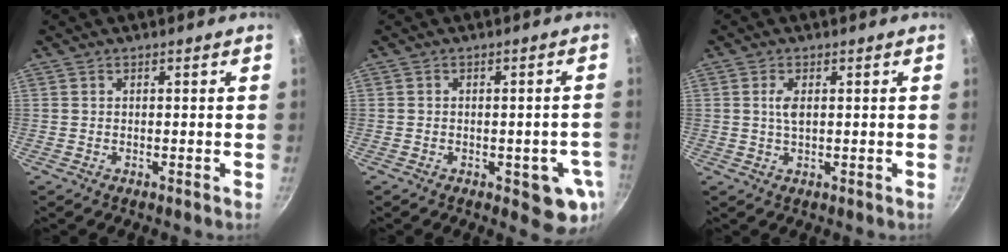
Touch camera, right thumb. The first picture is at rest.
{"total": 7.7, "force": [-2.3, 3.7, 6.3], "torque": [-0.040, 0.003, -0.028]}
{"total": 2.6, "force": [0.6, 1.2, 2.3], "torque": [-0.044, 0.000, 0.013]}